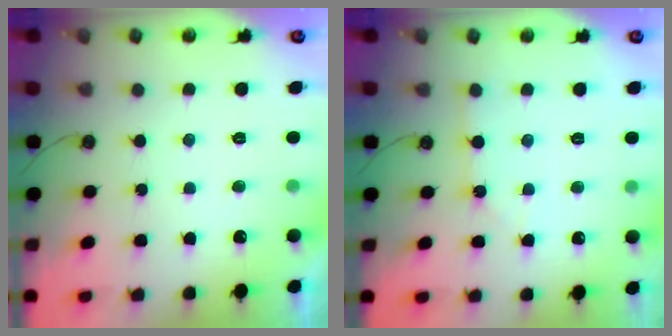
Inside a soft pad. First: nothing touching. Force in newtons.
{"total": 1.5, "press": 1.5, "slide": 0.3}